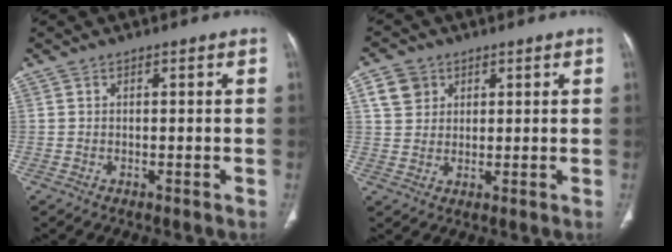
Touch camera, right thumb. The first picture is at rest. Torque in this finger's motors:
{"motor_torque": [0.93, 0.96, 0.21, -0.27, 0.05]}